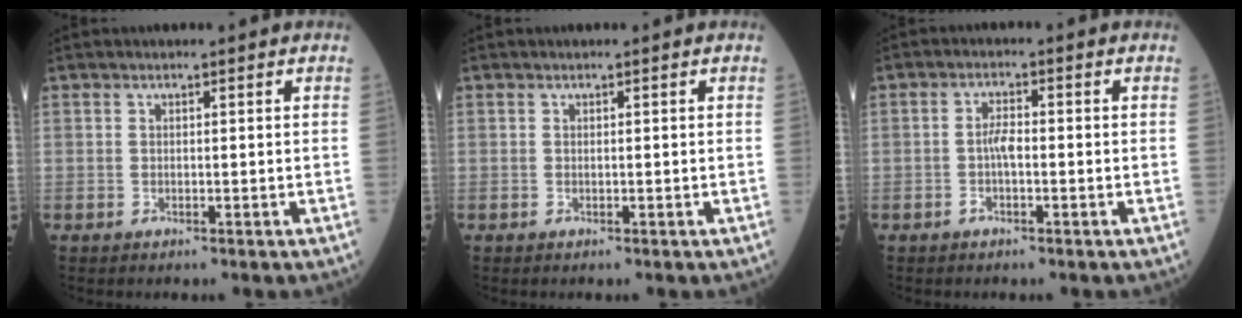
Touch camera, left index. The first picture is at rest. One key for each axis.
{"total": 0.0}
{"total": 2.4, "fx": -0.7, "fy": 0.7, "fz": 2.2, "tx": -0.046, "ty": 0.001, "tz": -0.016}